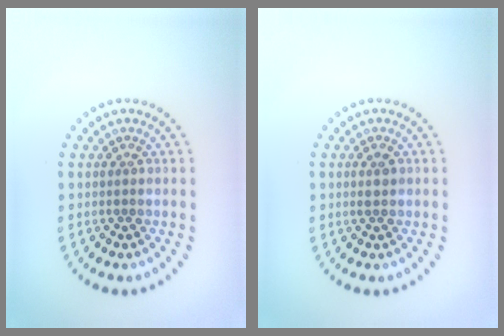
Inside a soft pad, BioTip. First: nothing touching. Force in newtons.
{"total": 1.1, "press": 1.1, "slide": 0.1}